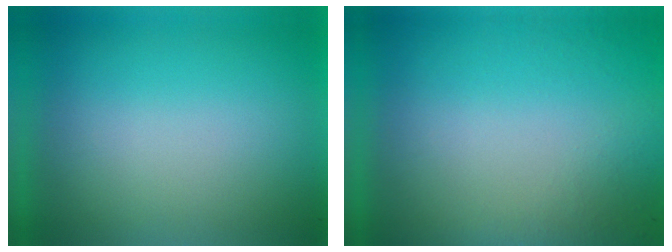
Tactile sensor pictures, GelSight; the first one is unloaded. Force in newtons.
{"total": 8.2}